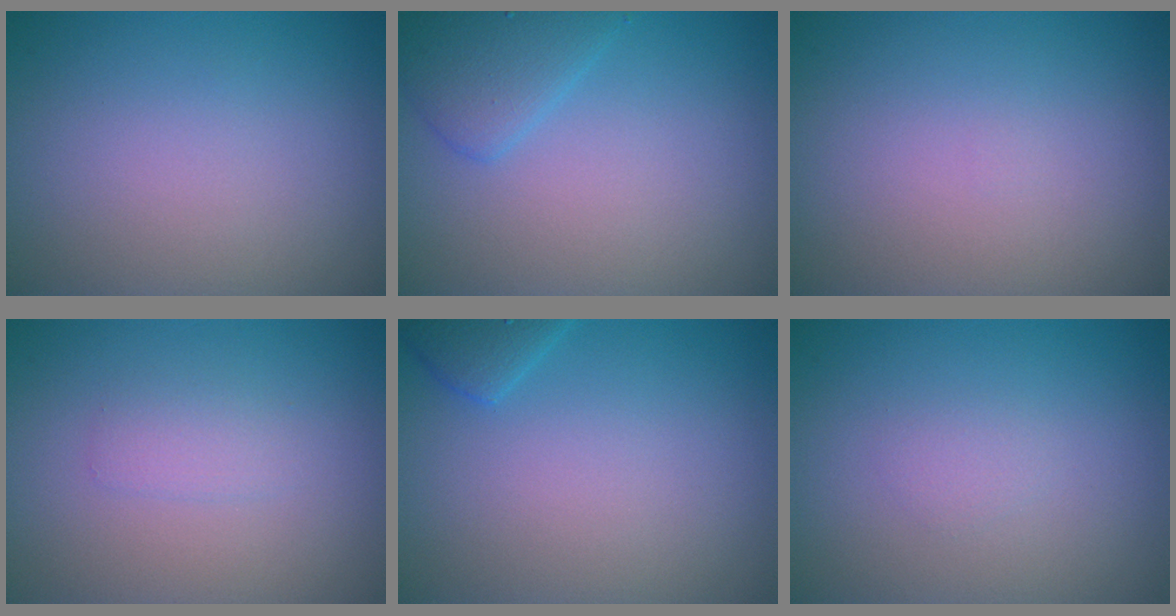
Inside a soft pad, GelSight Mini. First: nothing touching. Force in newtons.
{"total": 2.6, "press": 2.6, "slide": 0.2}
{"total": 0.0}
{"total": 1.2, "press": 1.2, "slide": 0.0}
{"total": 1.8, "press": 1.8, "slide": 0.1}
{"total": 0.7, "press": 0.7, "slide": 0.1}